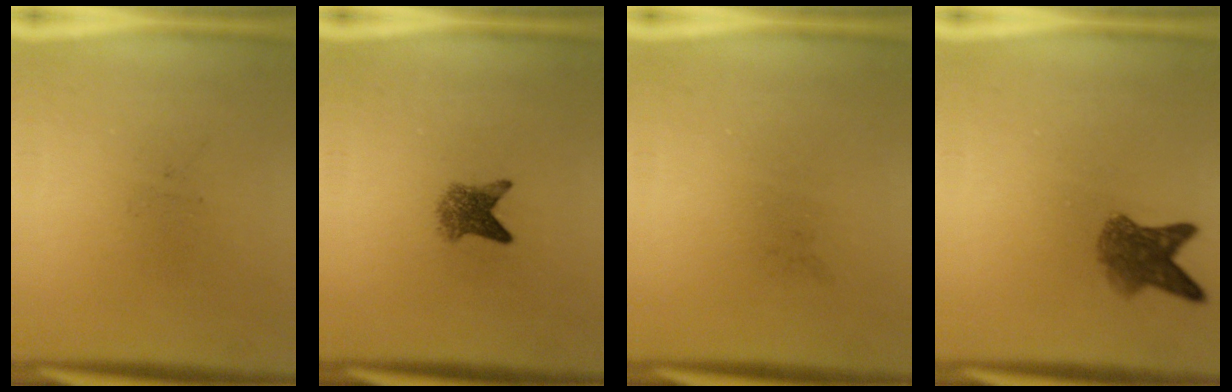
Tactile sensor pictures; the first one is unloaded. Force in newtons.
{"total": 3.3}
{"total": 0.0}
{"total": 5.3}